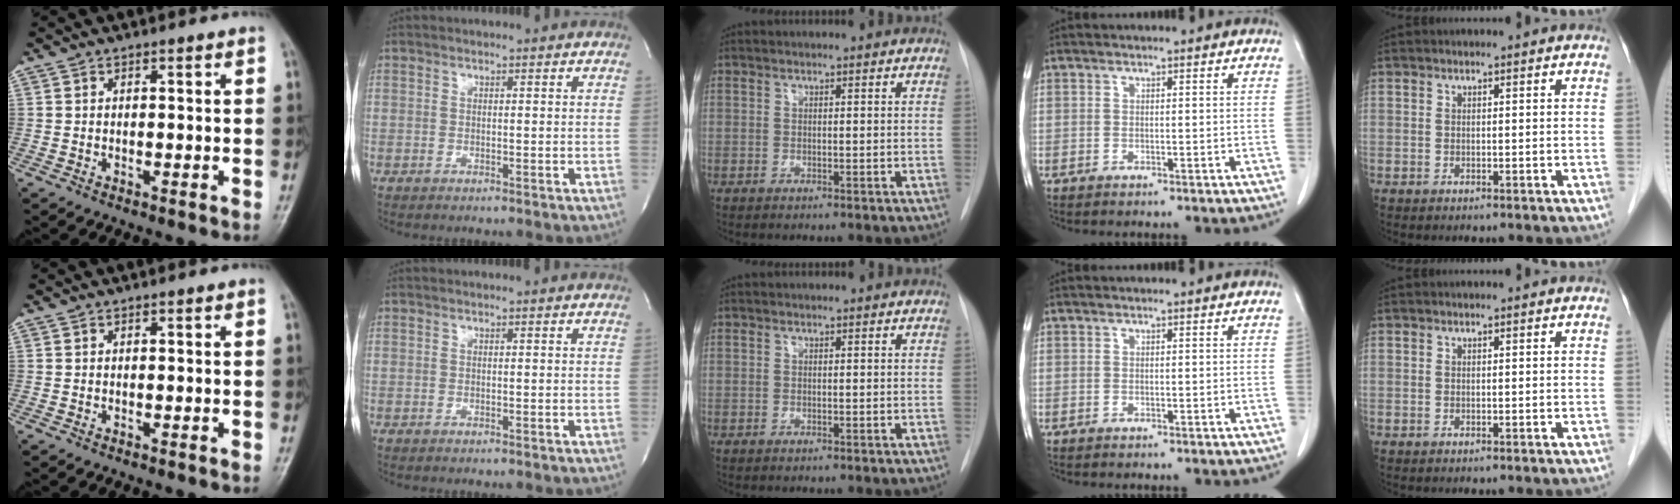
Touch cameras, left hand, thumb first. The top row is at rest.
{}